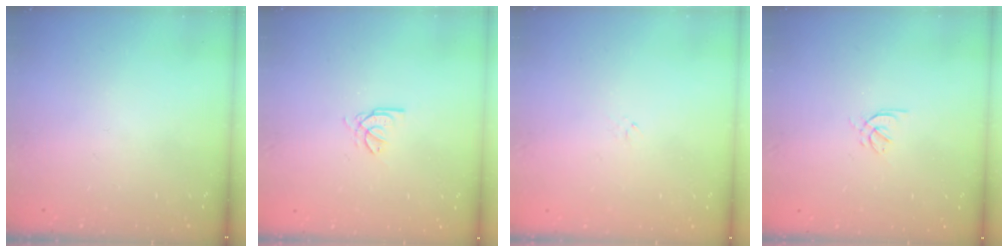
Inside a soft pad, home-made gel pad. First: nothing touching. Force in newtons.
{"total": 2.7, "press": 2.7, "slide": 0.4}
{"total": 0.7, "press": 0.5, "slide": 0.4}
{"total": 2.1, "press": 2.0, "slide": 0.6}